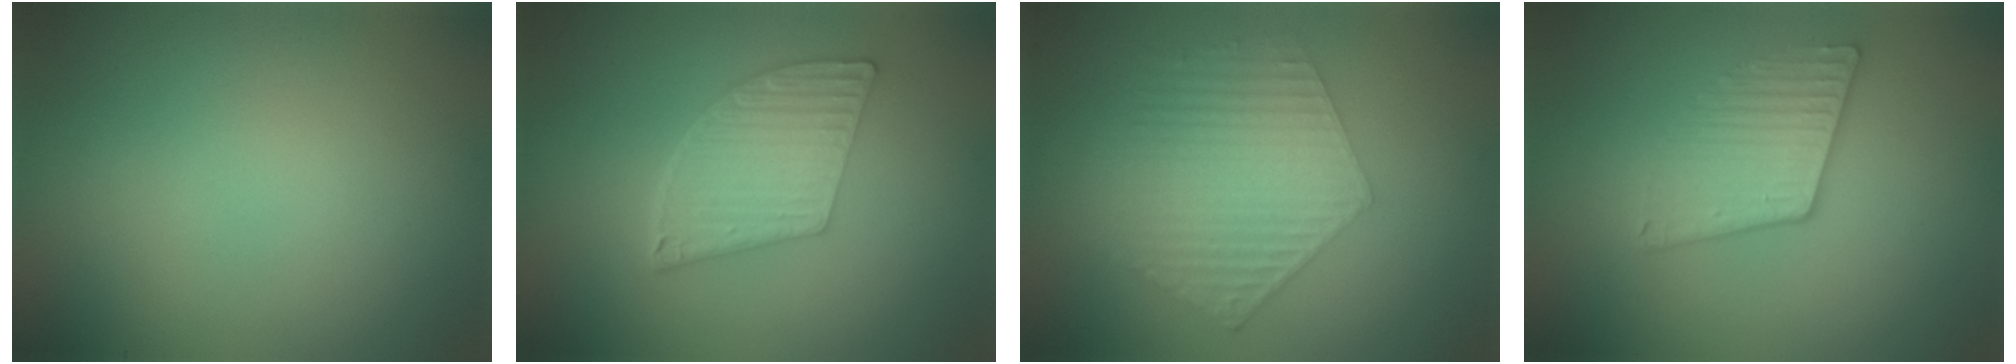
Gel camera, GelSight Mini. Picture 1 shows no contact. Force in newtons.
{"total": 5.6, "press": 4.2, "slide": 3.7}
{"total": 5.7, "press": 4.2, "slide": 3.8}
{"total": 3.2, "press": 2.8, "slide": 1.6}